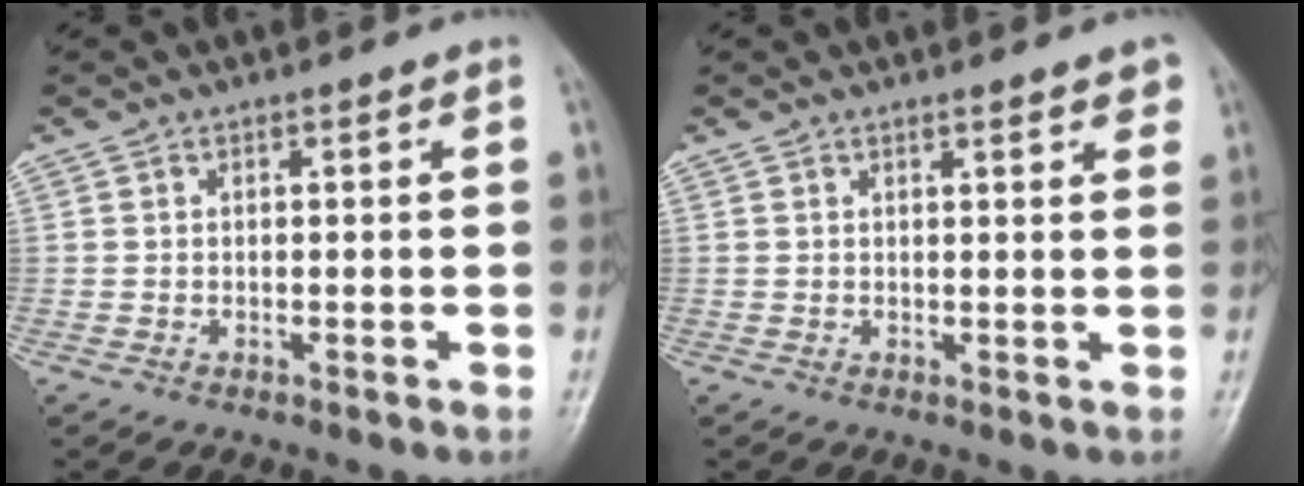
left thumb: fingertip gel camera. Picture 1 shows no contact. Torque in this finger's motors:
{"motor_torque": [-0.12, 0.06, -0.21, 0.01, 0.05]}